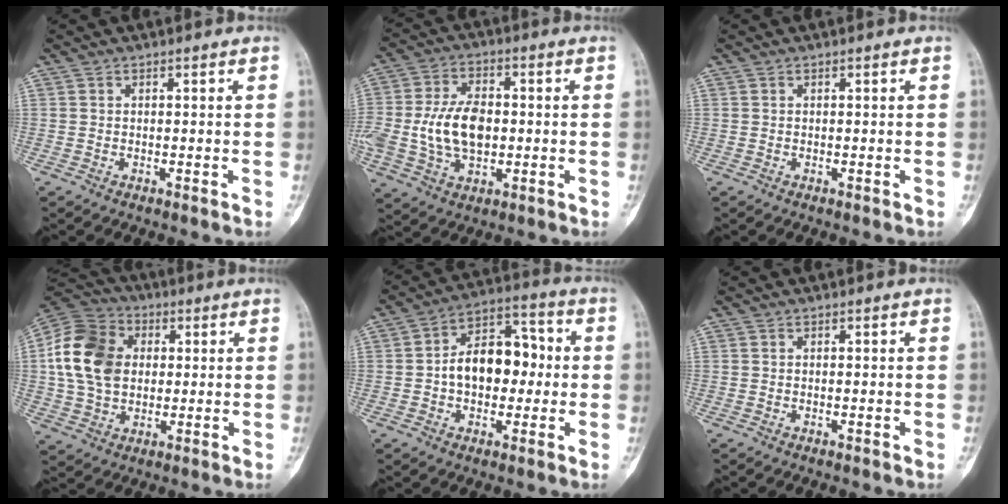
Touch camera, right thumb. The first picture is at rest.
{"total": 13.3, "force": [-0.6, 8.5, 10.2], "torque": [-0.186, 0.011, -0.005]}
{"total": 0.0}
{"total": 16.0, "force": [2.0, 12.2, 10.1], "torque": [-0.176, 0.013, 0.030]}
{"total": 13.1, "force": [-0.4, 8.7, 9.7], "torque": [-0.117, 0.040, -0.013]}
{"total": 0.0}